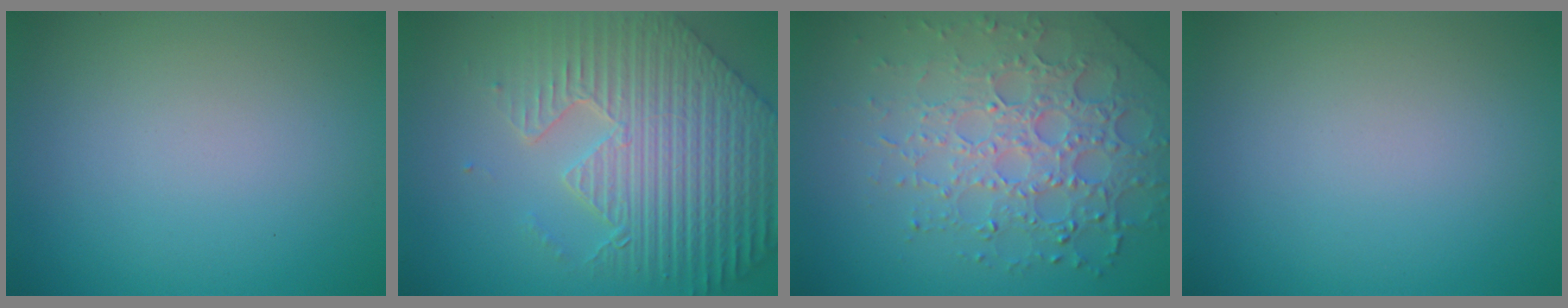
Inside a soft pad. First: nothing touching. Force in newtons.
{"total": 8.8, "press": 6.5, "slide": 6.0}
{"total": 6.4, "press": 4.9, "slide": 4.2}
{"total": 0.0}